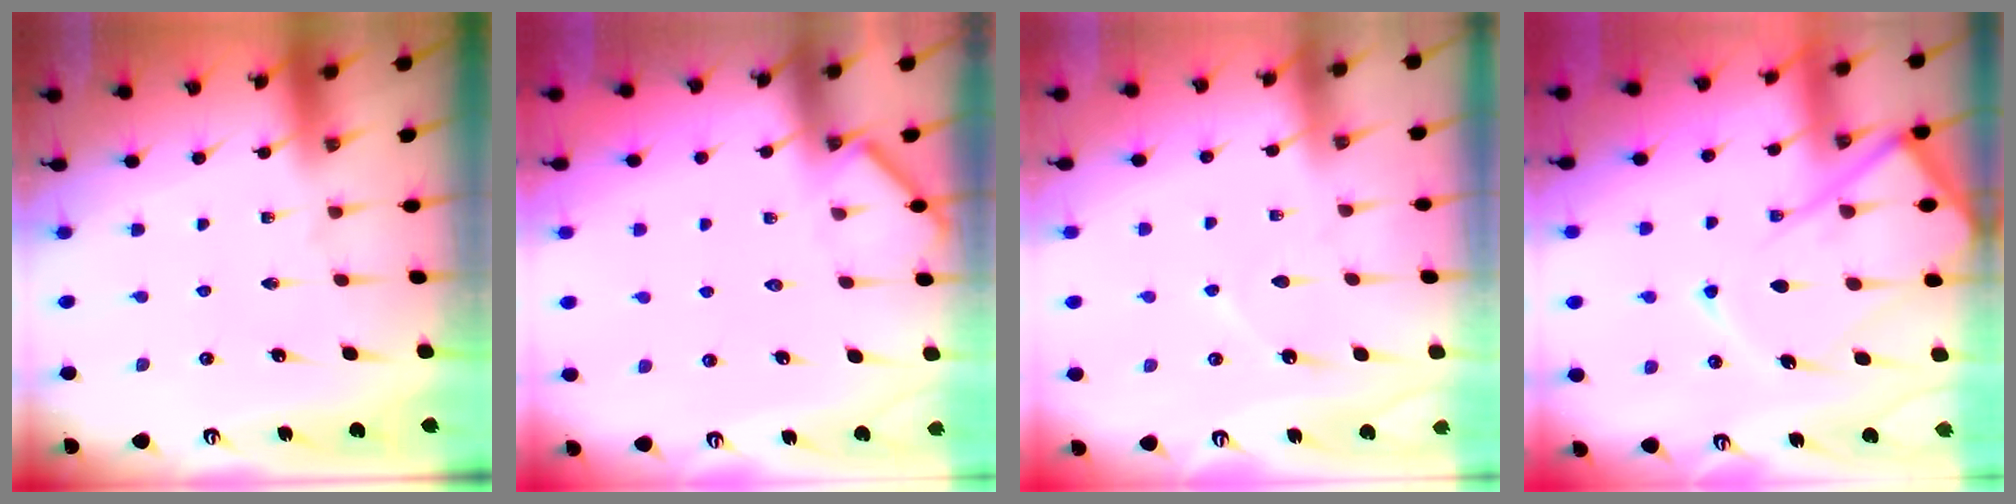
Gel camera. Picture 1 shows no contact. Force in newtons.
{"total": 2.8, "press": 2.8, "slide": 0.4}
{"total": 3.7, "press": 3.7, "slide": 0.4}
{"total": 15.8, "press": 15.7, "slide": 1.8}